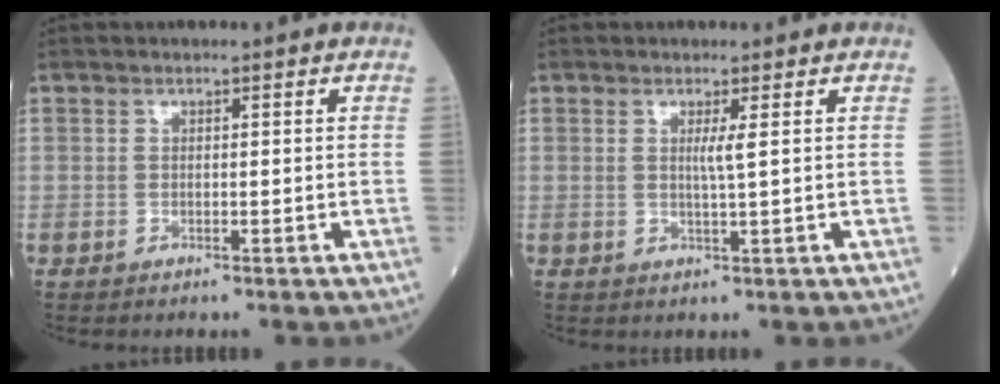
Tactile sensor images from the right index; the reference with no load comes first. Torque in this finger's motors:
{"motor_torque": [0.24, 0.11, 0.16, 0.04]}